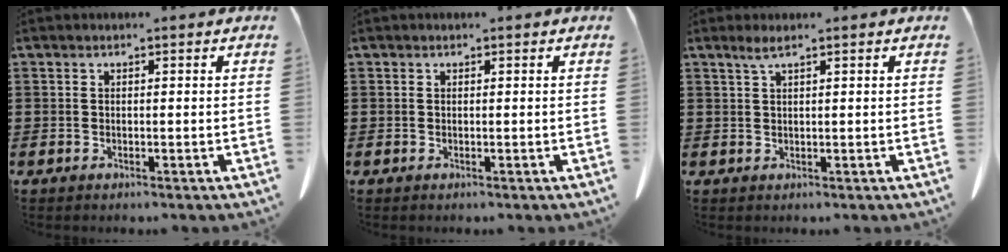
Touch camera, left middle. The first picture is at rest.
{"total": 0.0}
{"total": 1.7, "force": [1.1, 0.0, 1.3], "torque": [-0.027, 0.001, 0.020]}